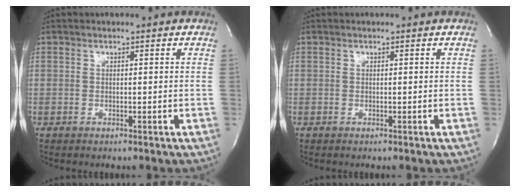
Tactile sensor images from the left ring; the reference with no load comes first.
{"total": 0.0}